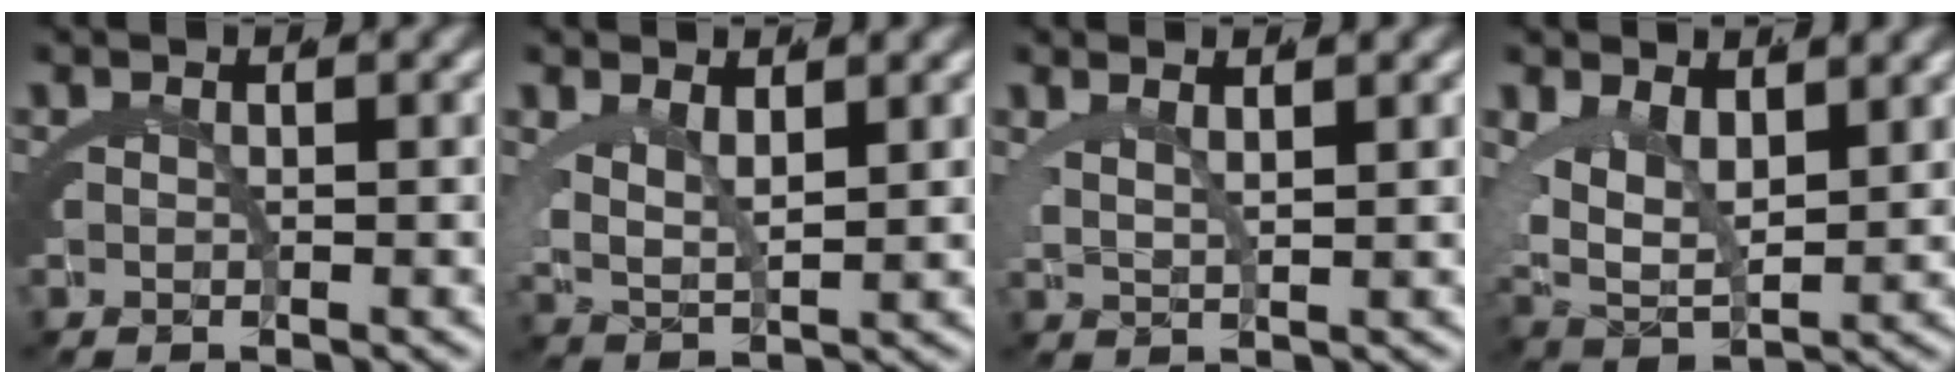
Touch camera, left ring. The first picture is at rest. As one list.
[{"total": 4.2, "force": [1.4, 2.5, 3.0], "torque": [-0.077, -0.021, 0.036]}, {"total": 2.9, "force": [2.1, 0.6, 1.9], "torque": [-0.032, -0.001, 0.041]}, {"total": 7.3, "force": [0.8, 5.3, 5.0], "torque": [-0.121, -0.030, 0.023]}]